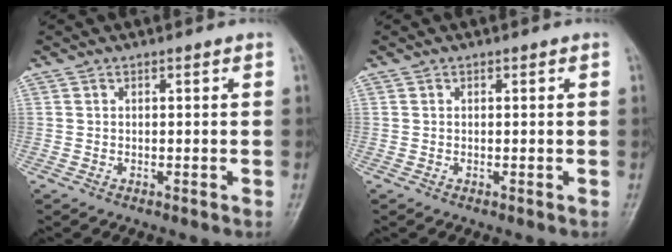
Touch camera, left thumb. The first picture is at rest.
{"total": 0.0}